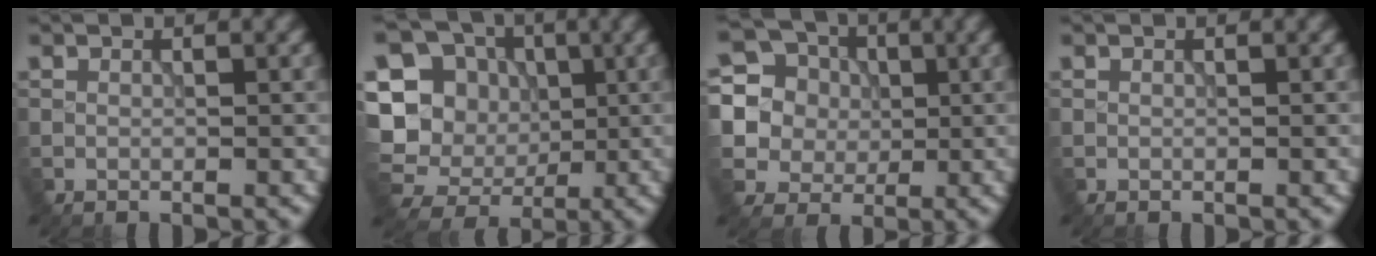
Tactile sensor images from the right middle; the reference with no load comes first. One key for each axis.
{"total": 14.3, "fx": -0.1, "fy": 13.4, "fz": 5.0, "tx": -0.155, "ty": 0.015, "tz": -0.017}
{"total": 12.8, "fx": 3.3, "fy": 11.5, "fz": 4.6, "tx": -0.147, "ty": 0.041, "tz": 0.051}
{"total": 0.0}